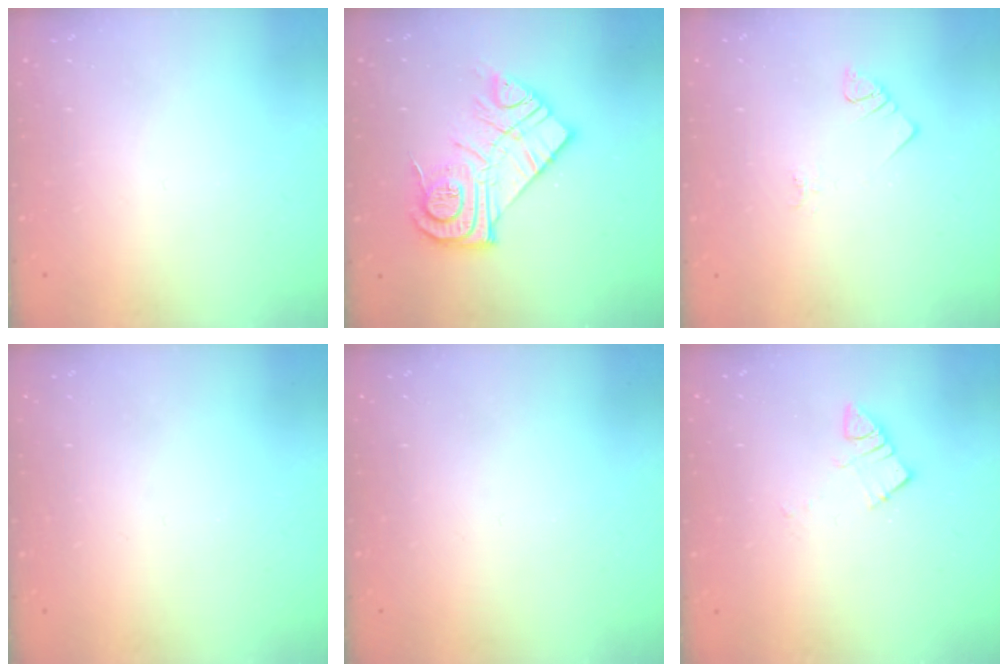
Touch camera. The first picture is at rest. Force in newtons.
{"total": 16.3, "press": 16.2, "slide": 1.1}
{"total": 2.3, "press": 2.3, "slide": 0.4}
{"total": 0.0}
{"total": 0.0}
{"total": 4.9, "press": 4.8, "slide": 0.5}